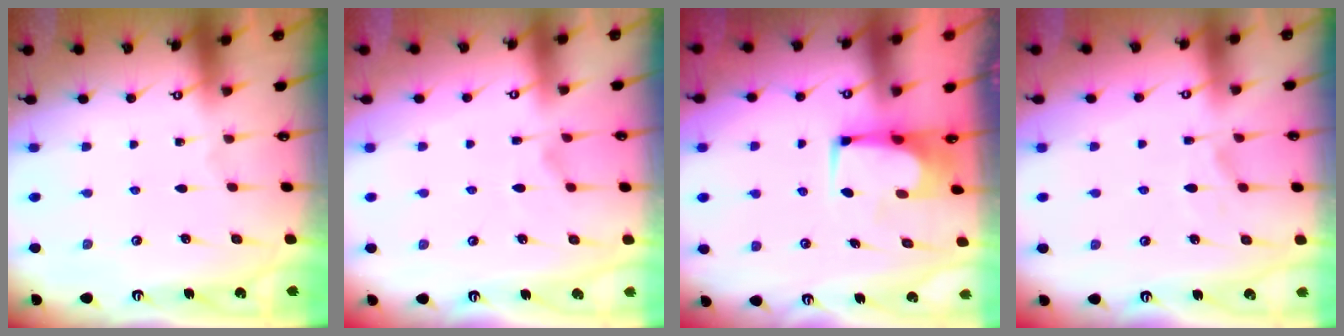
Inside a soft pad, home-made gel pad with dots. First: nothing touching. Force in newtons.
{"total": 2.1, "press": 1.6, "slide": 1.3}
{"total": 0.8, "press": 0.7, "slide": 0.1}
{"total": 1.5, "press": 1.0, "slide": 1.1}